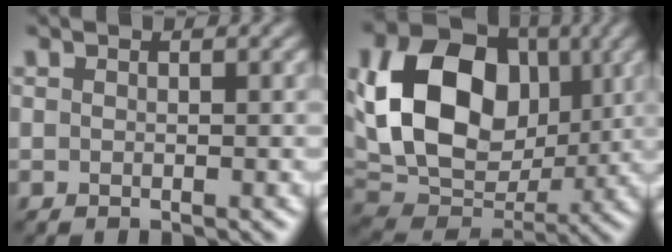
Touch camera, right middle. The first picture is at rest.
{"total": 13.6, "force": [2.2, 10.0, 9.0], "torque": [-0.169, 0.008, 0.034]}